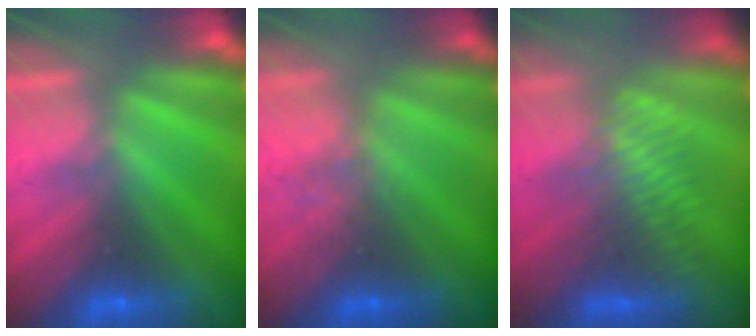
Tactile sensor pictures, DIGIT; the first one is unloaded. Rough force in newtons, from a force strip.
{"total": 2.2}
{"total": 3.0}